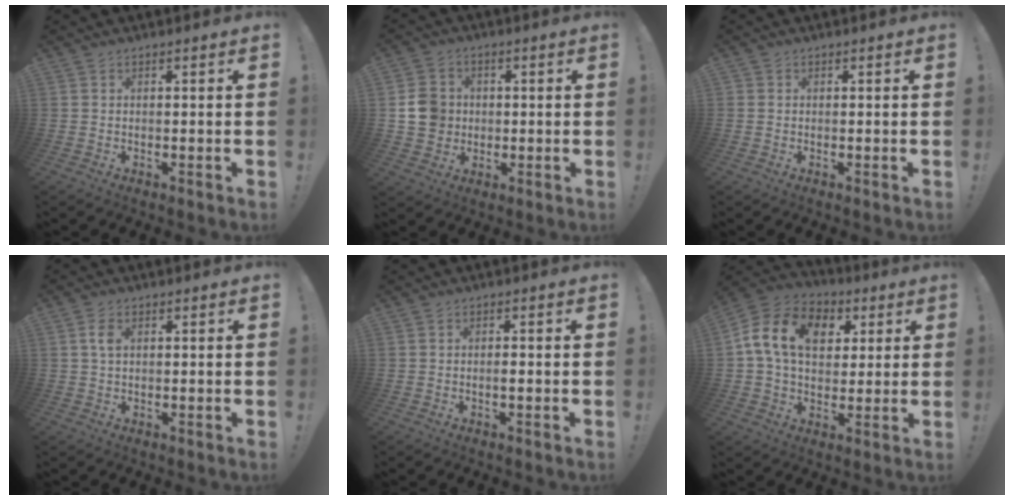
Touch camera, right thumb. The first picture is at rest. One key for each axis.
{"total": 9.1, "fx": 0.7, "fy": 8.4, "fz": 3.3, "tx": -0.050, "ty": 0.001, "tz": 0.019}
{"total": 0.7, "fx": -0.1, "fy": 0.7, "fz": 0.0, "tx": -0.002, "ty": 0.002, "tz": 0.000}
{"total": 3.5, "fx": 1.0, "fy": 2.2, "fz": 2.5, "tx": -0.039, "ty": 0.001, "tz": 0.016}
{"total": 1.3, "fx": -0.5, "fy": 0.2, "fz": 1.2, "tx": -0.013, "ty": -0.001, "tz": -0.011}
{"total": 15.8, "fx": 4.5, "fy": 11.1, "fz": 10.2, "tx": -0.174, "ty": 0.004, "tz": 0.084}